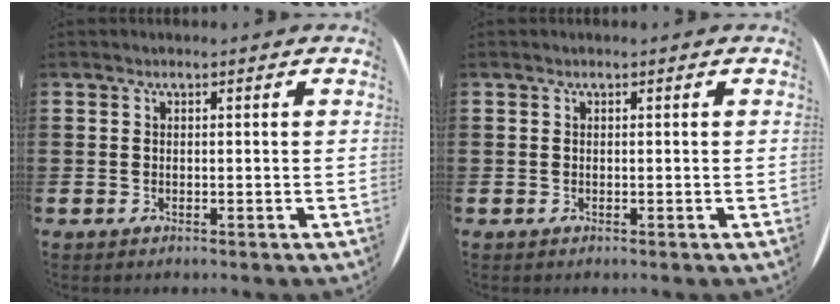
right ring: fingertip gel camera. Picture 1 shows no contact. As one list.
[{"total": 0.0}]